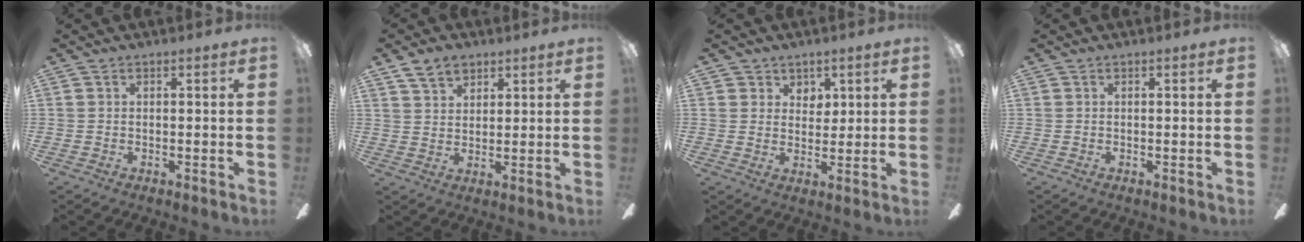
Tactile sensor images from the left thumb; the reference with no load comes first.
{"total": 6.4, "force": [4.6, 3.8, 2.4], "torque": [-0.047, -0.009, 0.085]}
{"total": 4.5, "force": [3.1, 3.1, 0.4], "torque": [-0.007, -0.011, 0.054]}
{"total": 0.0}